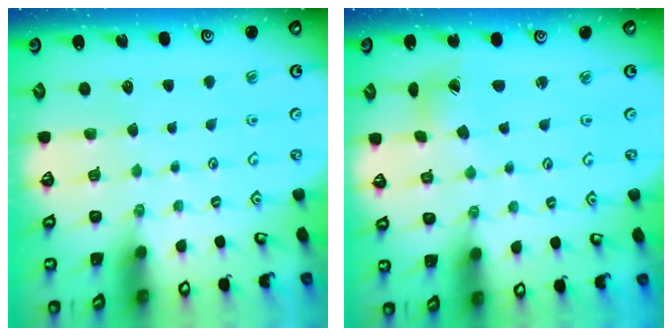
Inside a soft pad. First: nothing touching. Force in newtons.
{"total": 3.0, "press": 3.0, "slide": 0.4}